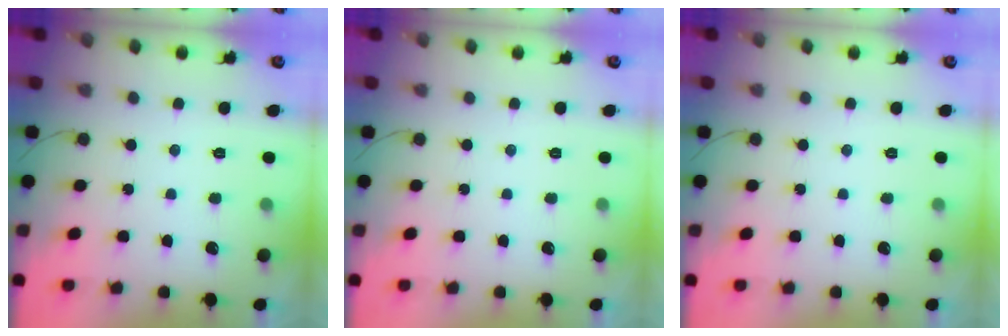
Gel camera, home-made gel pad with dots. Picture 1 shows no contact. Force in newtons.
{"total": 0.0}
{"total": 0.0}